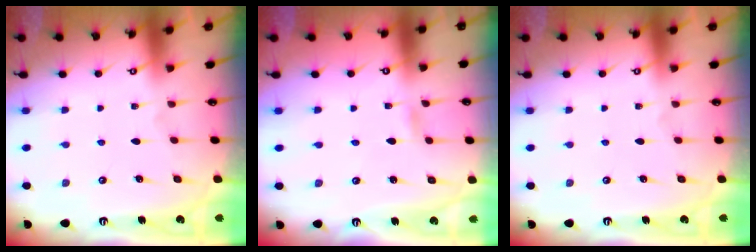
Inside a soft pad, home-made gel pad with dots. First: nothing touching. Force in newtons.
{"total": 1.7, "press": 1.7, "slide": 0.2}
{"total": 0.0}